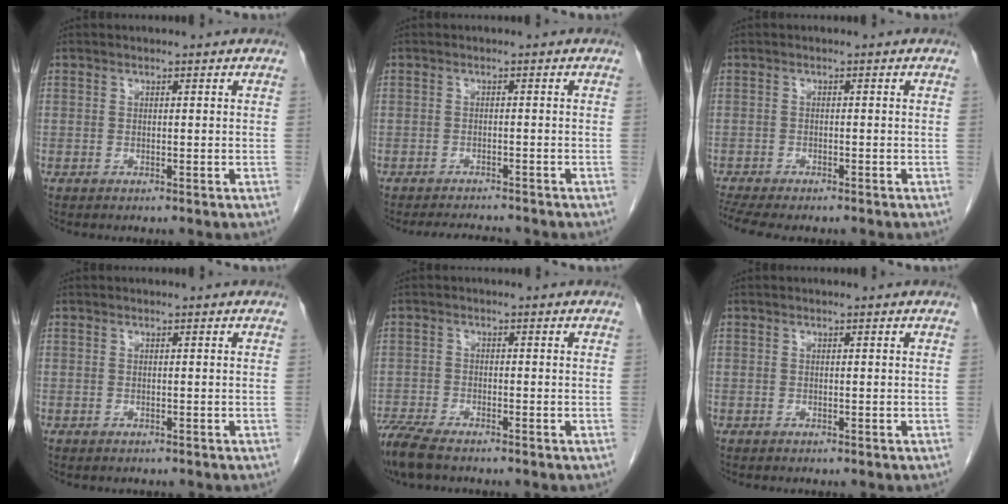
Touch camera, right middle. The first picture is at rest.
{"total": 4.4, "force": [-4.2, 0.5, 1.1], "torque": [-0.016, -0.010, -0.061]}
{"total": 7.8, "force": [-6.5, 2.0, 3.9], "torque": [-0.067, -0.001, -0.098]}
{"total": 0.6, "force": [-0.5, 0.3, 0.1], "torque": [-0.008, 0.001, -0.007]}
{"total": 6.8, "force": [-5.6, 1.5, 3.6], "torque": [-0.074, -0.017, -0.104]}
{"total": 0.0}